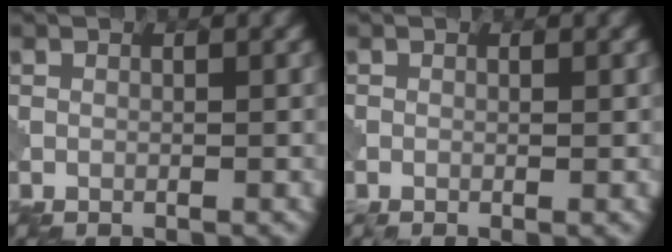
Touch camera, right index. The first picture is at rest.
{"total": 1.4, "force": [0.0, 0.7, 1.2], "torque": [0.003, 0.011, -0.007]}